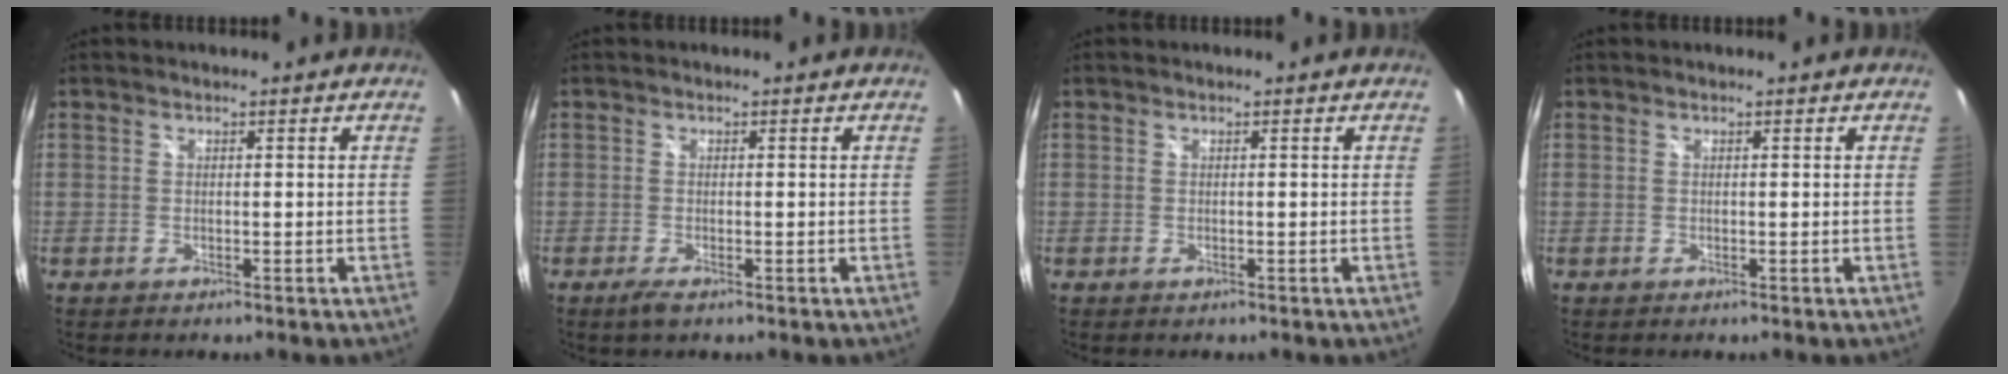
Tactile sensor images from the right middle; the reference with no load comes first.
{"total": 1.8, "force": [-1.1, 0.2, 1.5], "torque": [-0.029, -0.008, -0.019]}
{"total": 0.0}
{"total": 0.0}